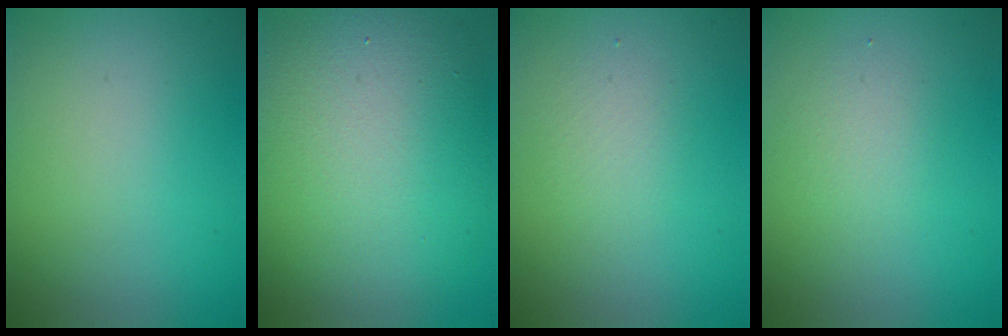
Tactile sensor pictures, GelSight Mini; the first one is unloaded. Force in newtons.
{"total": 11.1, "press": 11.1, "slide": 0.8}
{"total": 1.4, "press": 1.4, "slide": 0.0}
{"total": 1.7, "press": 1.7, "slide": 0.1}